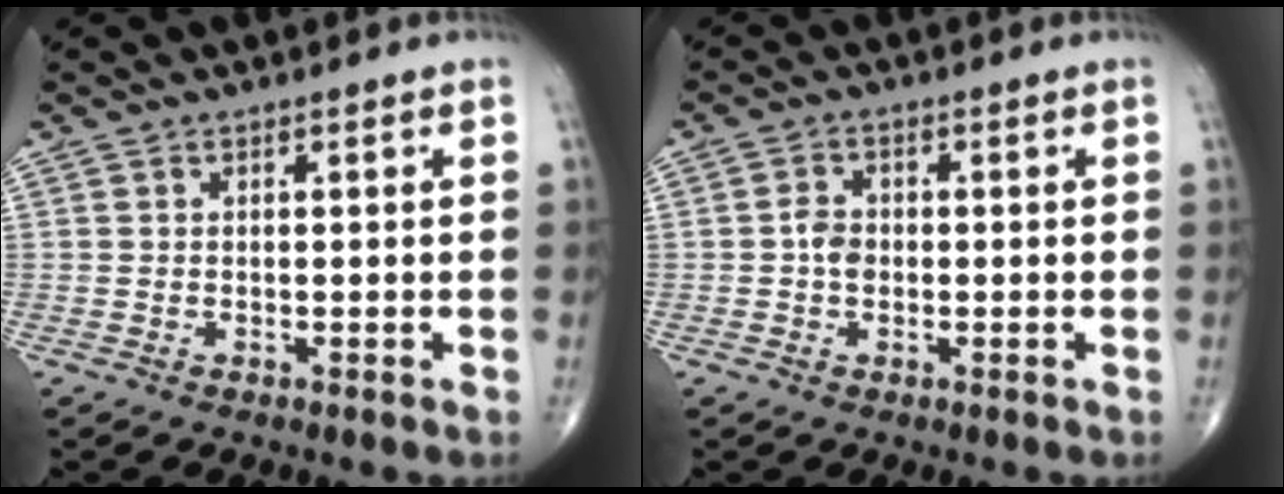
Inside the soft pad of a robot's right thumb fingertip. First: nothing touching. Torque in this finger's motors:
{"motor_torque": [0.24, 0.14, 0.15, -0.09, 0.15]}